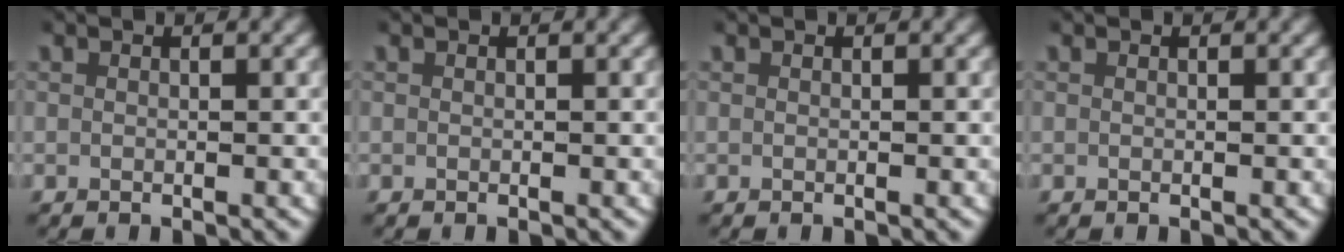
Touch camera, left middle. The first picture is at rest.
{"total": 0.0}
{"total": 0.0}
{"total": 0.0}